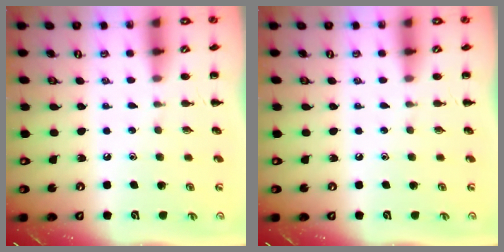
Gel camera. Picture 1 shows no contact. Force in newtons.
{"total": 0.0}